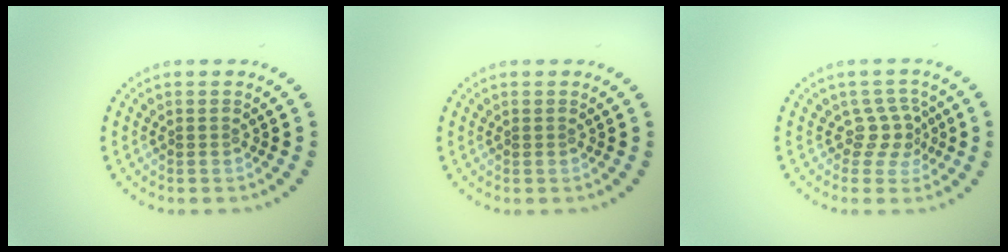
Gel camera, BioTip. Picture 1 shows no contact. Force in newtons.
{"total": 0.0}
{"total": 2.3, "press": 1.5, "slide": 1.7}